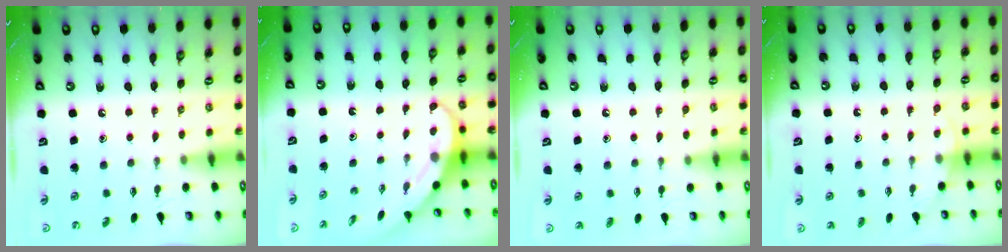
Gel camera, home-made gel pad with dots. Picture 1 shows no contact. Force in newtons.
{"total": 4.0, "press": 4.0, "slide": 0.3}
{"total": 2.9, "press": 2.8, "slide": 0.3}
{"total": 4.7, "press": 4.7, "slide": 0.3}